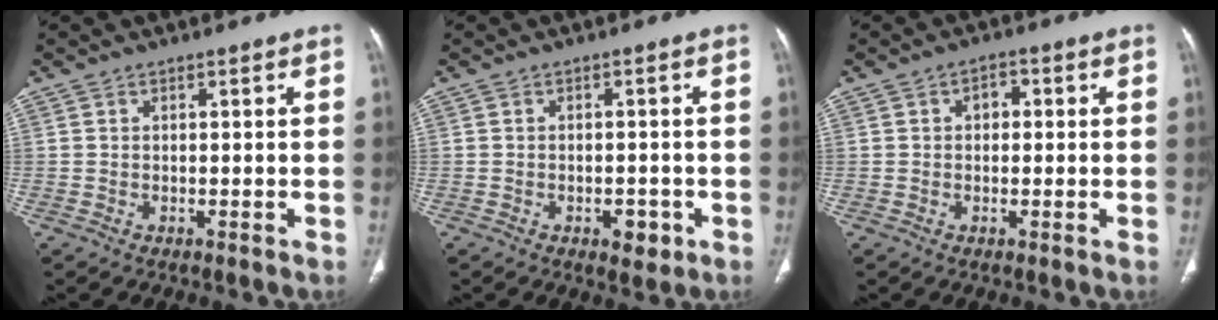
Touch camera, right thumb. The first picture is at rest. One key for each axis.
{"total": 3.5, "fx": -1.5, "fy": 2.0, "fz": 2.4, "tx": -0.020, "ty": 0.007, "tz": -0.013}
{"total": 2.7, "fx": 0.3, "fy": 2.0, "fz": 1.8, "tx": -0.015, "ty": 0.010, "tz": 0.000}